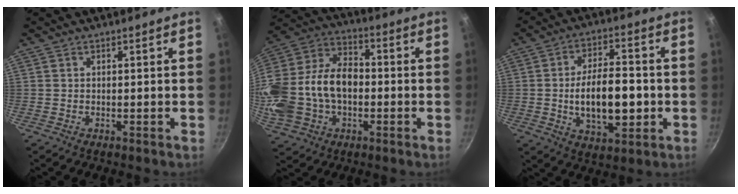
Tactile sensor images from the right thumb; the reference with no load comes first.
{"total": 24.2, "force": [-2.6, 17.0, 17.0], "torque": [-0.357, 0.055, -0.045]}
{"total": 14.2, "force": [-1.9, 7.1, 12.2], "torque": [-0.178, 0.013, -0.024]}